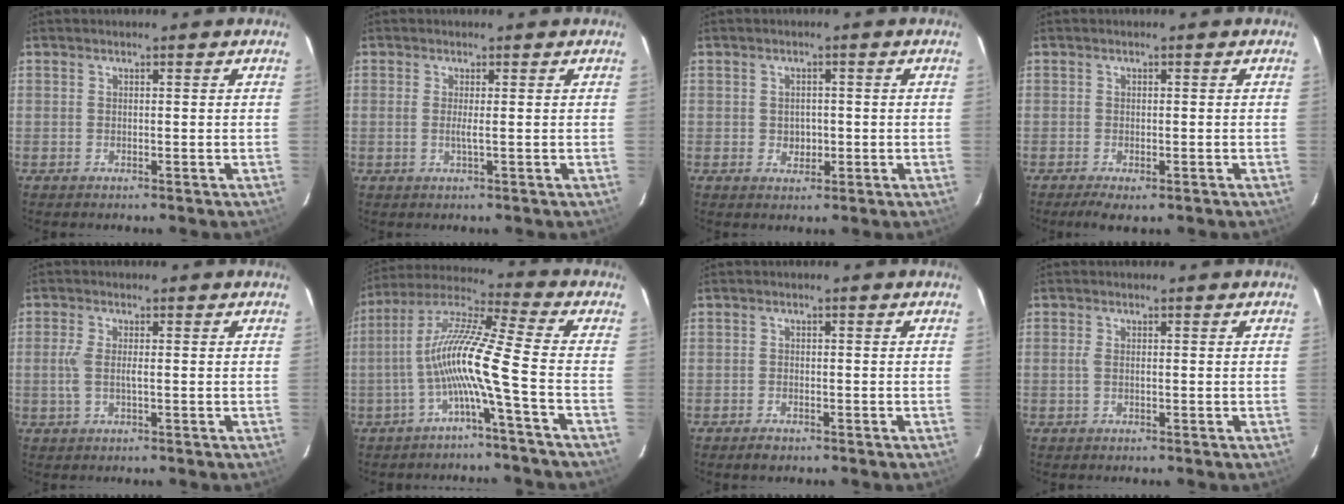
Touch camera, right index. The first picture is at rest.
{"total": 1.4, "force": [-0.1, -0.4, 1.3], "torque": [-0.026, -0.005, -0.003]}
{"total": 2.6, "force": [-0.3, 2.3, 1.2], "torque": [-0.020, 0.004, -0.001]}
{"total": 3.4, "force": [-2.0, 1.4, 2.3], "torque": [-0.050, -0.012, -0.031]}
{"total": 3.4, "force": [-0.4, 0.9, 3.3], "torque": [-0.073, 0.000, -0.007]}
{"total": 11.4, "force": [-3.9, -1.2, 10.6], "torque": [-0.209, 0.011, -0.076]}
{"total": 1.8, "force": [-1.4, 0.9, 0.7], "torque": [-0.013, -0.001, -0.022]}
{"total": 1.3, "force": [-0.2, 0.3, 1.3], "torque": [-0.028, 0.000, -0.005]}